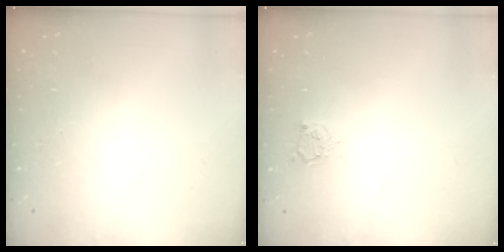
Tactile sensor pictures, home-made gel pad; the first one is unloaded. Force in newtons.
{"total": 3.1, "press": 3.0, "slide": 0.5}